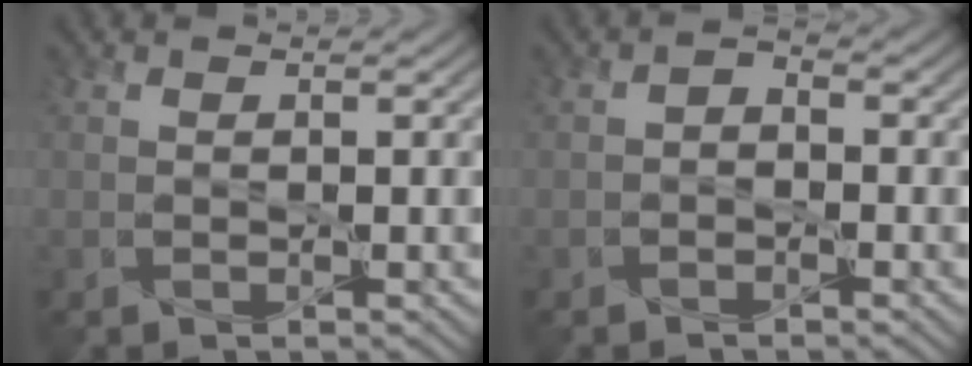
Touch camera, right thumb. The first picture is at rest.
{"total": 1.5, "force": [-0.8, 1.1, 0.8], "torque": [-0.014, 0.002, -0.020]}